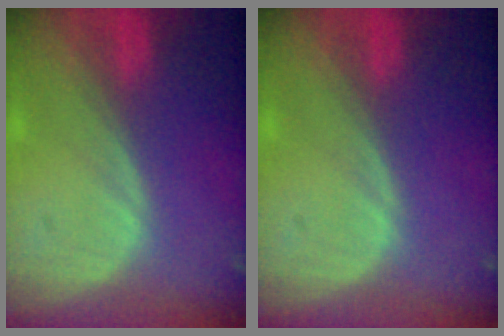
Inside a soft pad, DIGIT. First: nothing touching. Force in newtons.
{"total": 0.0}